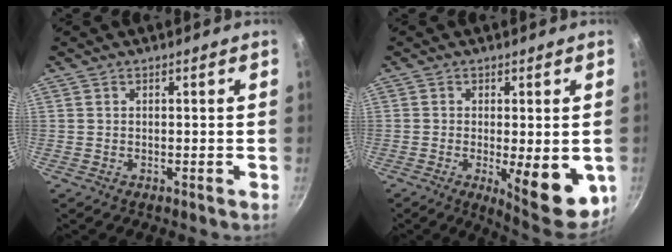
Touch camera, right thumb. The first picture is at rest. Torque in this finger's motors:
{"motor_torque": [-0.18, 0.62, -0.07, -0.11, 0.05]}